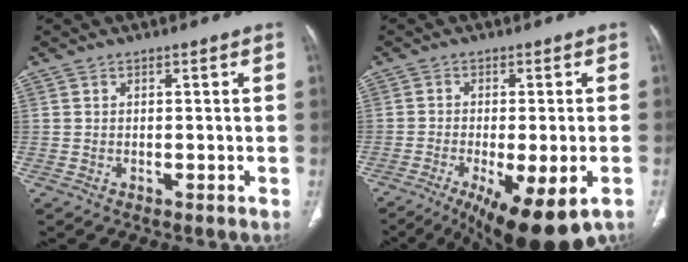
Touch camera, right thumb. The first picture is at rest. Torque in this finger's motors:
{"motor_torque": [-0.08, 0.64, 0.04, 0.04, 0.12]}